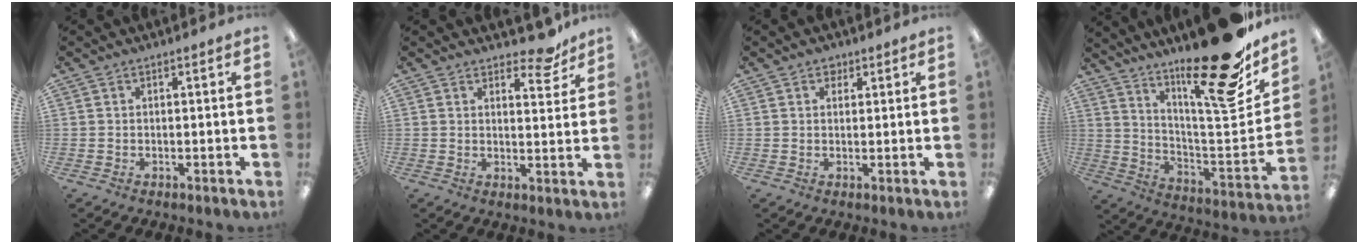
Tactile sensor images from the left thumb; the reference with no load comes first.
{"total": 6.9, "force": [5.4, 2.8, 3.4], "torque": [-0.031, -0.032, 0.089]}
{"total": 2.3, "force": [1.4, 1.6, 0.9], "torque": [-0.003, -0.002, 0.022]}
{"total": 24.6, "force": [18.5, 4.8, 15.4], "torque": [-0.212, -0.138, 0.291]}